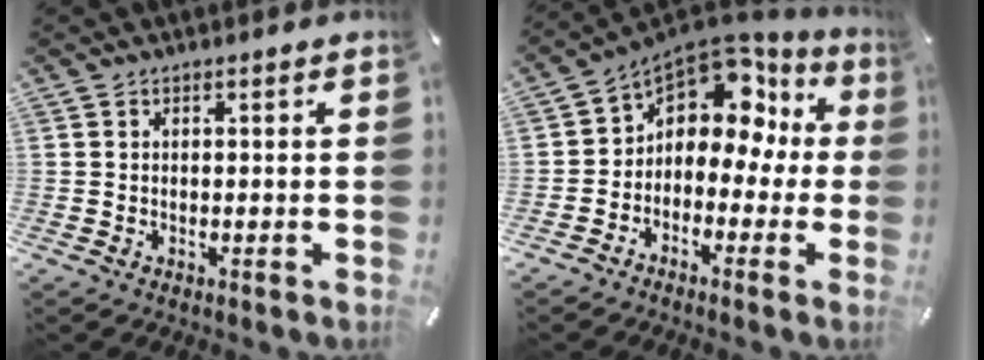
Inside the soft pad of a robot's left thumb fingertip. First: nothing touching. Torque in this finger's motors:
{"motor_torque": [1.57, 3.24, 1.27, 0.71, 0.41]}